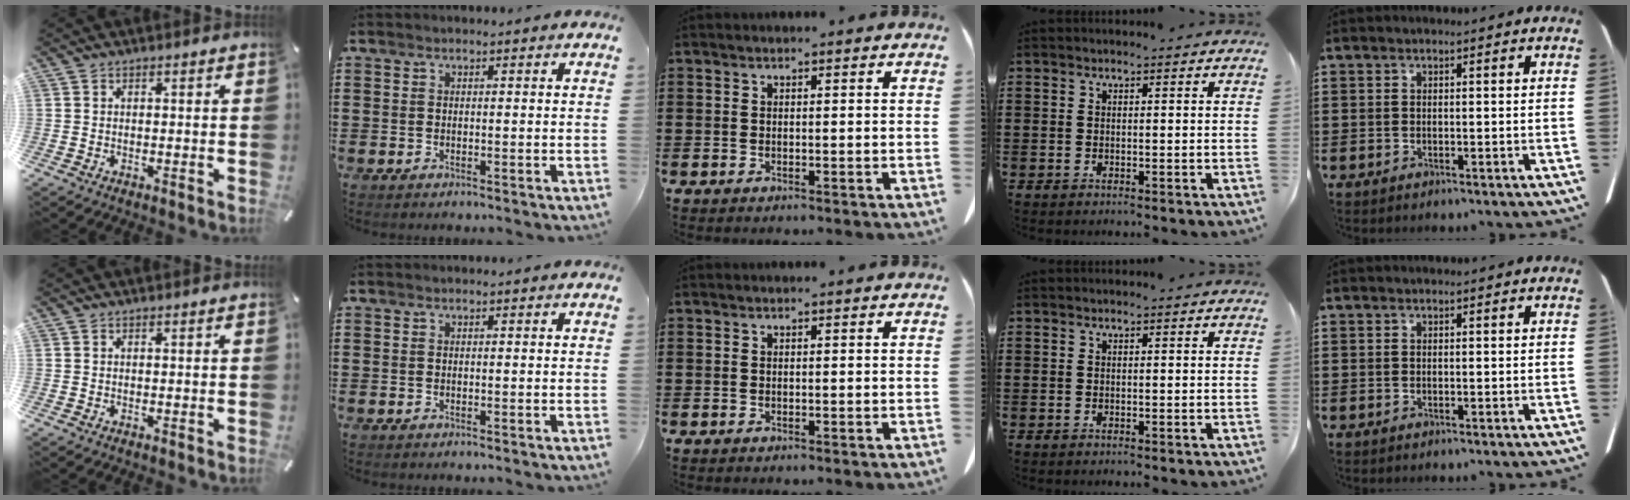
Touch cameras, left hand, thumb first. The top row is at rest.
{}